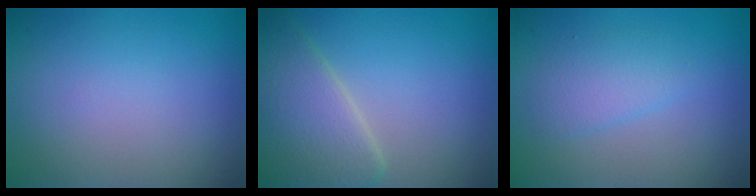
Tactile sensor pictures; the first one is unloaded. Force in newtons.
{"total": 6.0, "press": 6.0, "slide": 0.3}
{"total": 2.1, "press": 2.1, "slide": 0.1}